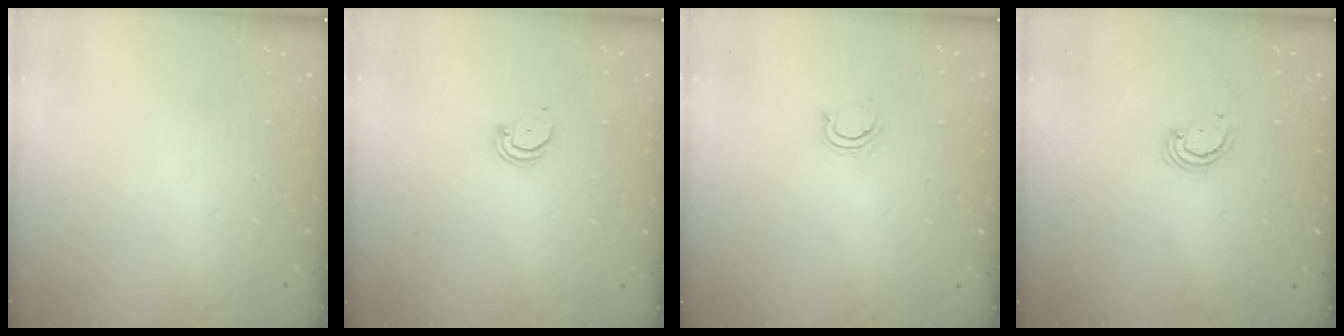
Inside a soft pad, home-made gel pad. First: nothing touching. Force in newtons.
{"total": 2.1, "press": 2.1, "slide": 0.2}
{"total": 4.1, "press": 4.0, "slide": 1.0}
{"total": 2.9, "press": 2.8, "slide": 0.3}